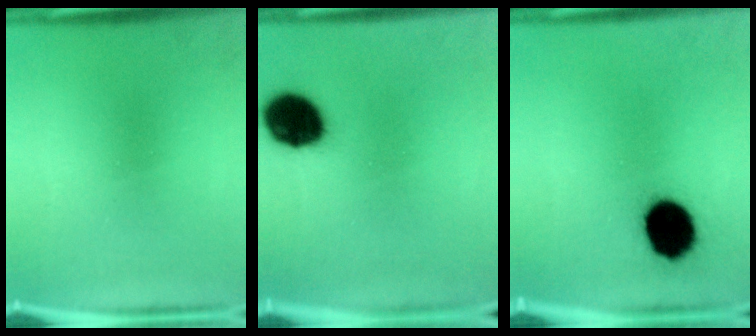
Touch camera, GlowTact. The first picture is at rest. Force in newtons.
{"total": 12.9}
{"total": 13.2}